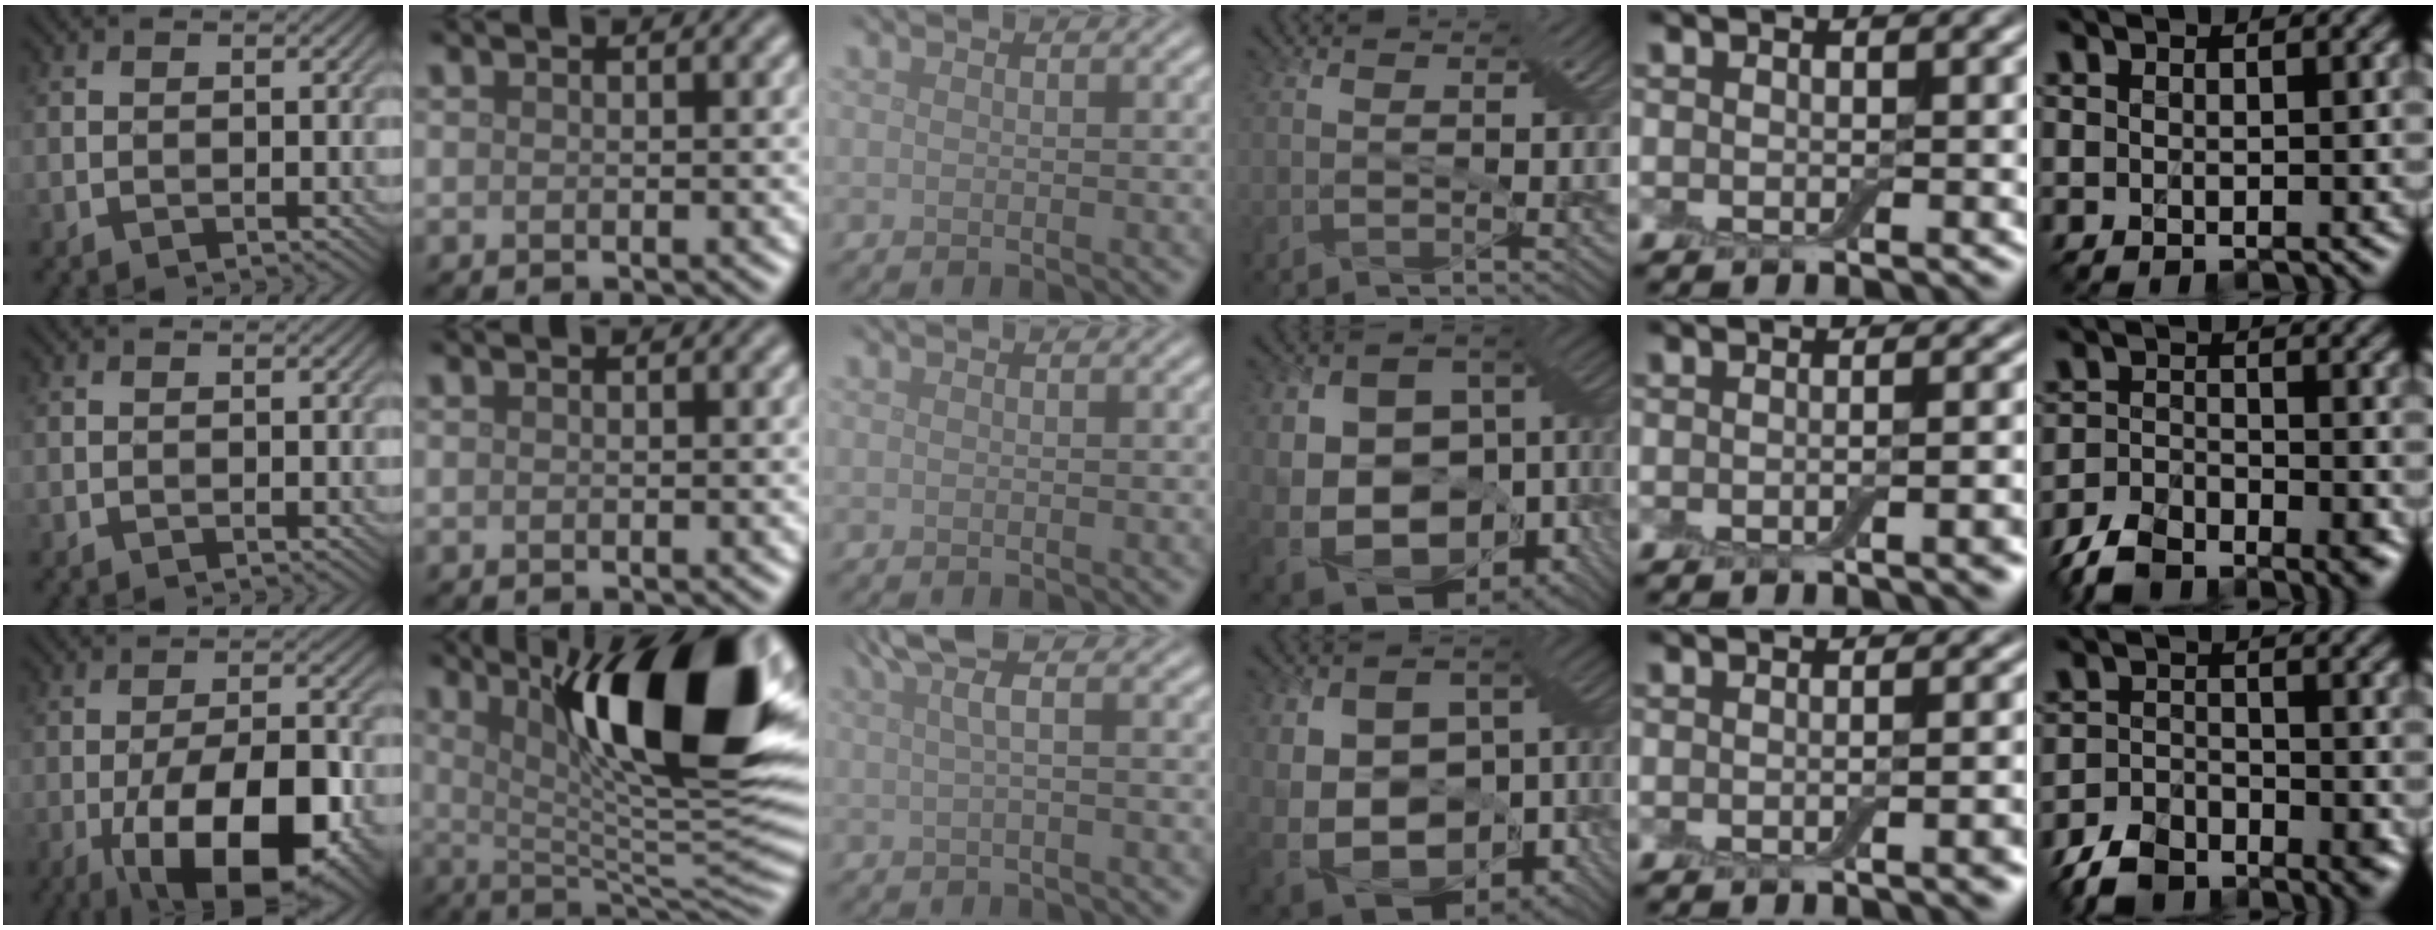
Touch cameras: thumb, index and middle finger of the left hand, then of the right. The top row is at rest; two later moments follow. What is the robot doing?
{"motion": "insert", "object": "backpack"}